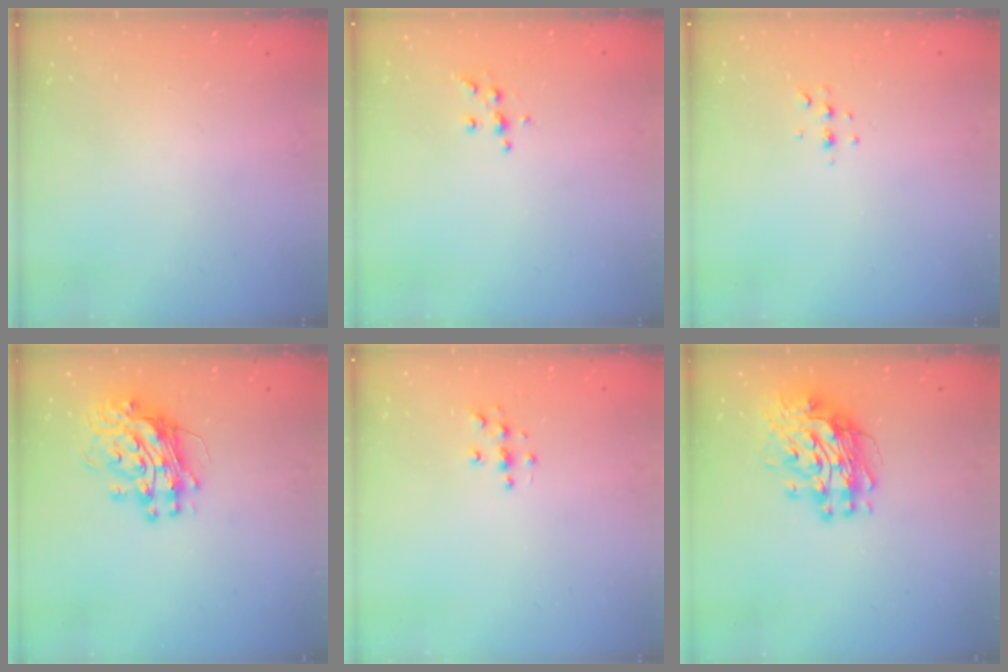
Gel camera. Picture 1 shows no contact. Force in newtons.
{"total": 6.4, "press": 6.4, "slide": 0.5}
{"total": 4.4, "press": 4.0, "slide": 1.8}
{"total": 13.1, "press": 13.1, "slide": 1.3}
{"total": 4.6, "press": 4.6, "slide": 0.5}
{"total": 11.7, "press": 11.7, "slide": 1.1}